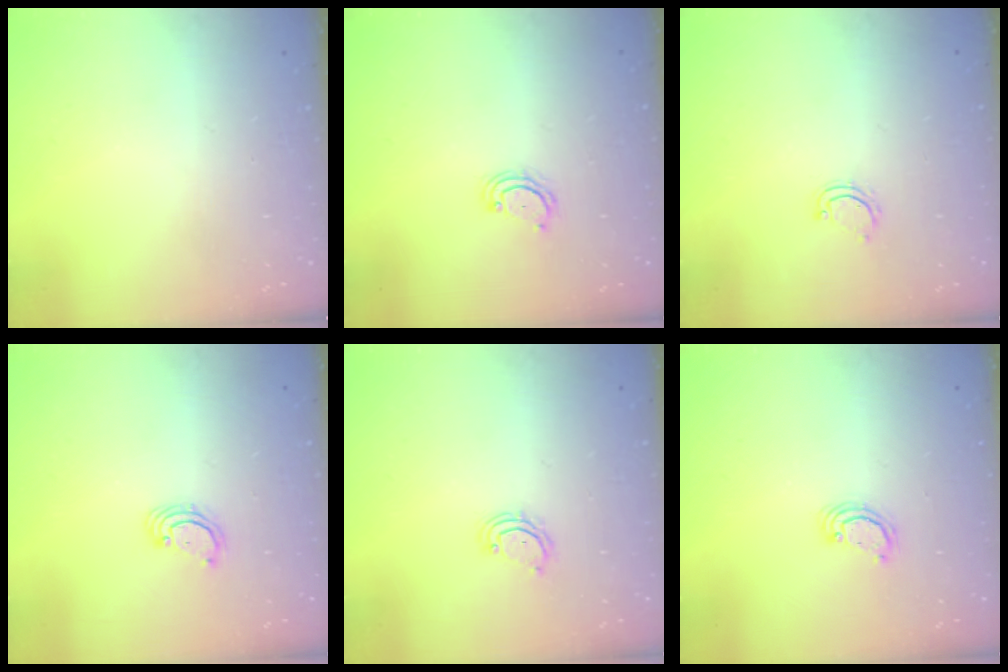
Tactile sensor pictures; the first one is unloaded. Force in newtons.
{"total": 3.6, "press": 3.6, "slide": 0.3}
{"total": 3.0, "press": 3.0, "slide": 0.2}
{"total": 2.4, "press": 2.4, "slide": 0.2}
{"total": 3.5, "press": 3.5, "slide": 0.2}
{"total": 2.3, "press": 2.3, "slide": 0.3}